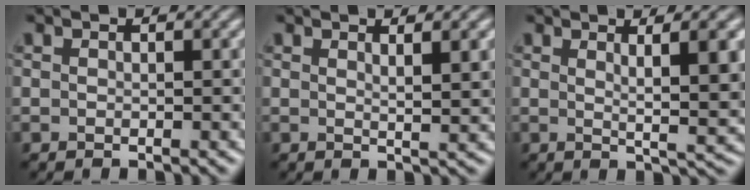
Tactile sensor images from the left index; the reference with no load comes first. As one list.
[{"total": 2.8, "force": [1.3, 0.6, 2.4], "torque": [-0.025, 0.000, 0.020]}, {"total": 6.5, "force": [1.7, 1.4, 6.1], "torque": [-0.072, -0.005, 0.032]}]